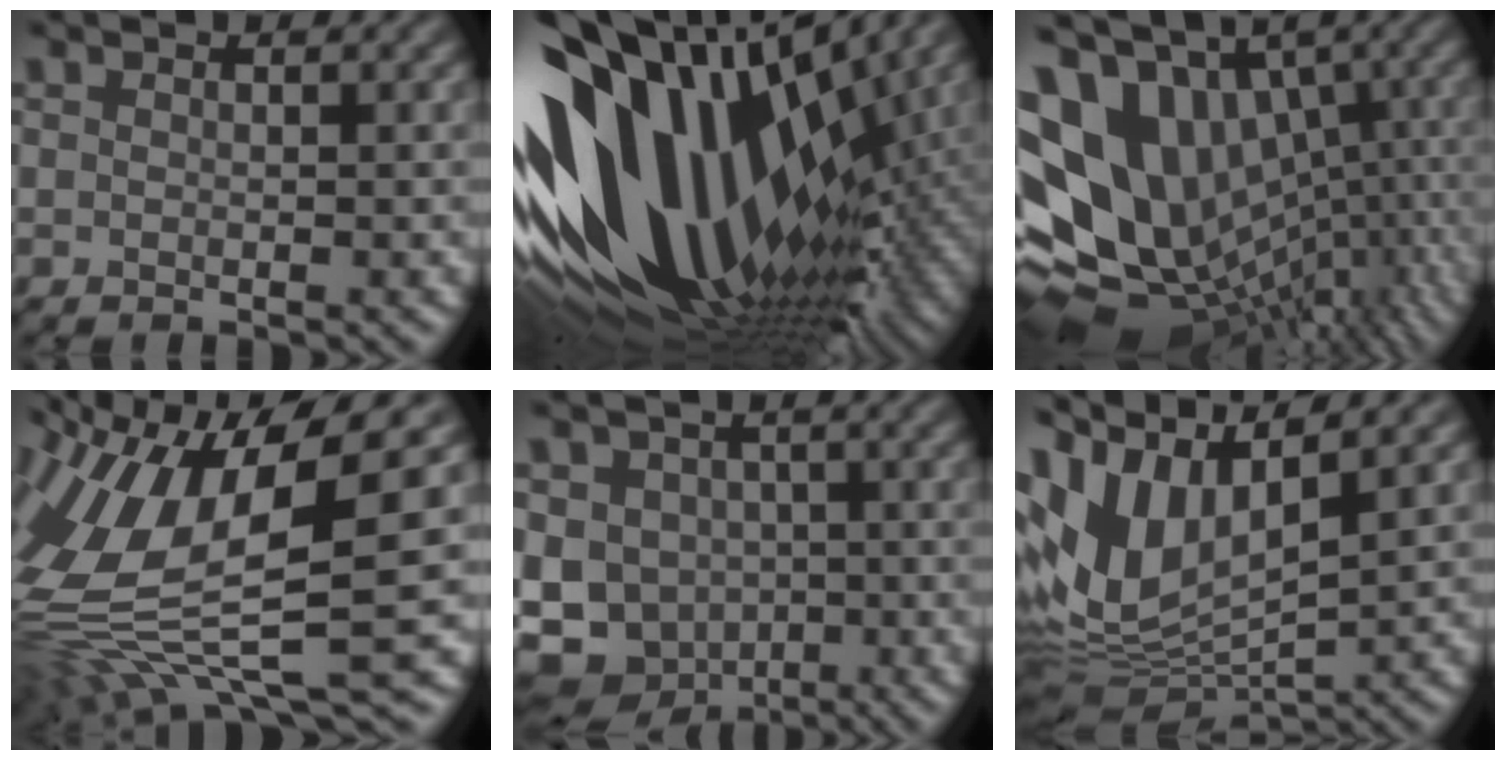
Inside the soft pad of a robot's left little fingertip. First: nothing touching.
{"total": 17.8, "force": [1.6, 10.4, 14.4], "torque": [-0.271, 0.009, 0.017]}
{"total": 16.4, "force": [1.5, 11.7, 11.3], "torque": [-0.195, -0.008, 0.072]}
{"total": 13.7, "force": [0.2, 5.1, 12.7], "torque": [-0.276, -0.009, 0.012]}
{"total": 9.7, "force": [-2.5, 8.2, 4.5], "torque": [-0.085, -0.022, -0.055]}
{"total": 10.6, "force": [3.5, 5.2, 8.5], "torque": [-0.204, 0.002, 0.070]}